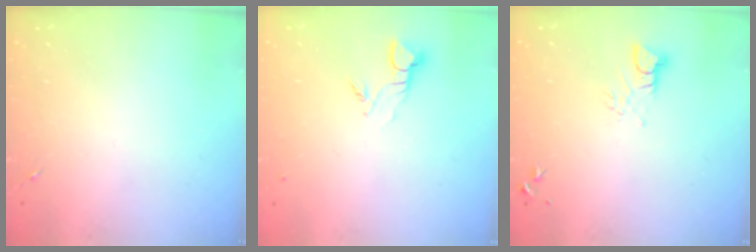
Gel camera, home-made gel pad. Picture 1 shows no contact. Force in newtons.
{"total": 3.7, "press": 3.6, "slide": 0.3}
{"total": 3.5, "press": 3.5, "slide": 0.2}